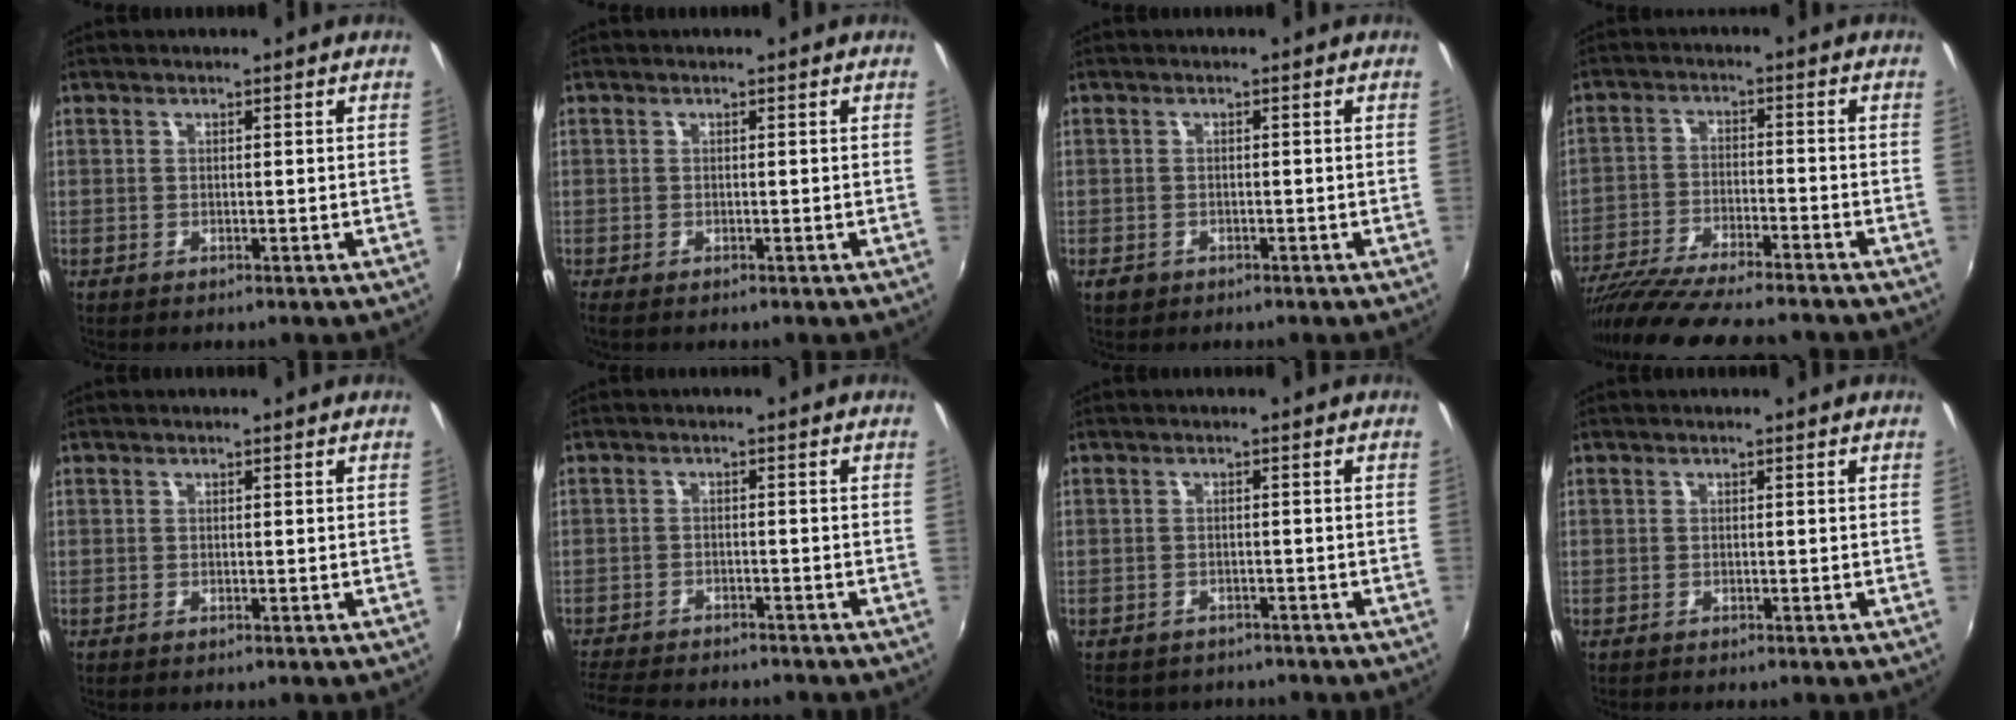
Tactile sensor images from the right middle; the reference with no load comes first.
{"total": 0.8, "force": [-0.7, 0.2, 0.4], "torque": [-0.012, -0.004, -0.012]}
{"total": 1.9, "force": [-1.1, 1.3, 0.6], "torque": [-0.015, -0.003, -0.018]}
{"total": 17.3, "force": [-15.0, 2.0, 8.3], "torque": [-0.165, -0.039, -0.249]}
{"total": 0.0}
{"total": 11.3, "force": [-10.1, 3.1, 4.0], "torque": [-0.106, -0.016, -0.162]}
{"total": 5.7, "force": [-4.7, 2.8, 1.5], "torque": [-0.040, -0.018, -0.068]}
{"total": 0.6, "force": [-0.6, 0.2, 0.1], "torque": [-0.003, -0.003, -0.011]}